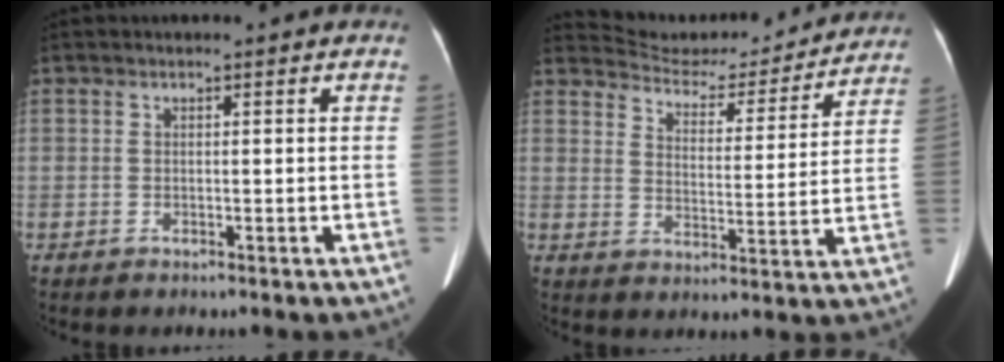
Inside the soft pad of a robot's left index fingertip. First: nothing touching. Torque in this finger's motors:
{"motor_torque": [-0.09, -0.42, -0.19, -0.03]}